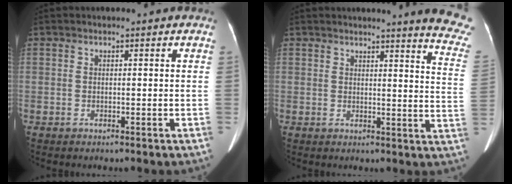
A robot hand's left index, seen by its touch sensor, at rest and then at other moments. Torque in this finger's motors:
{"motor_torque": [0.19, -0.39, 0.05, 0.01]}